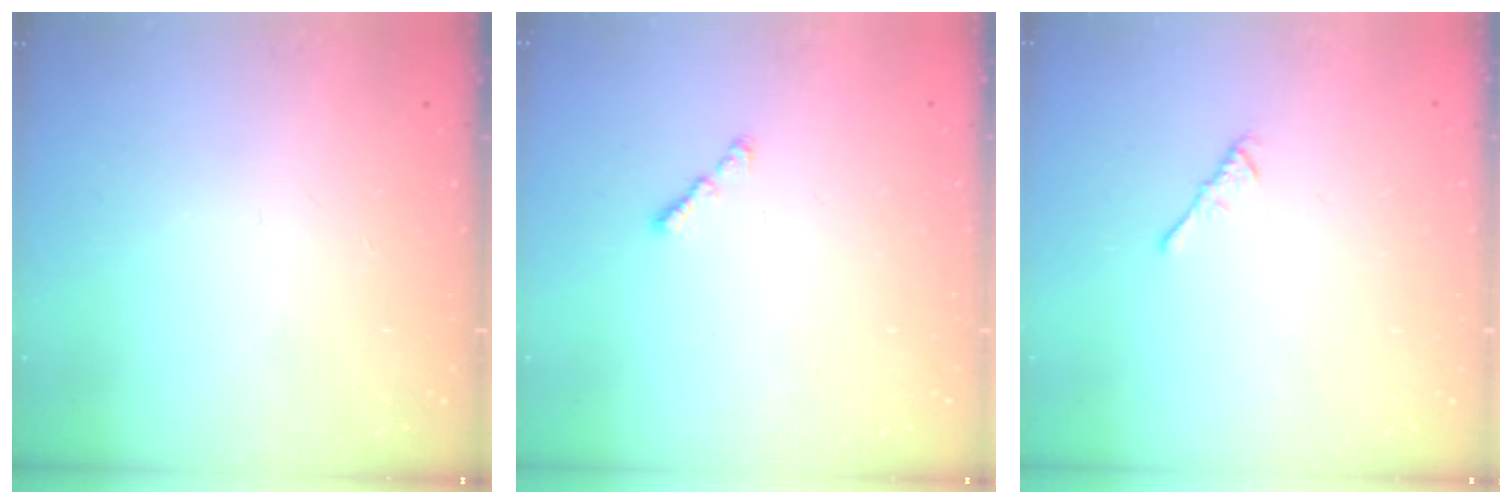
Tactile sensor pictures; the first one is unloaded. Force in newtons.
{"total": 1.0, "press": 0.9, "slide": 0.5}
{"total": 1.1, "press": 1.0, "slide": 0.4}